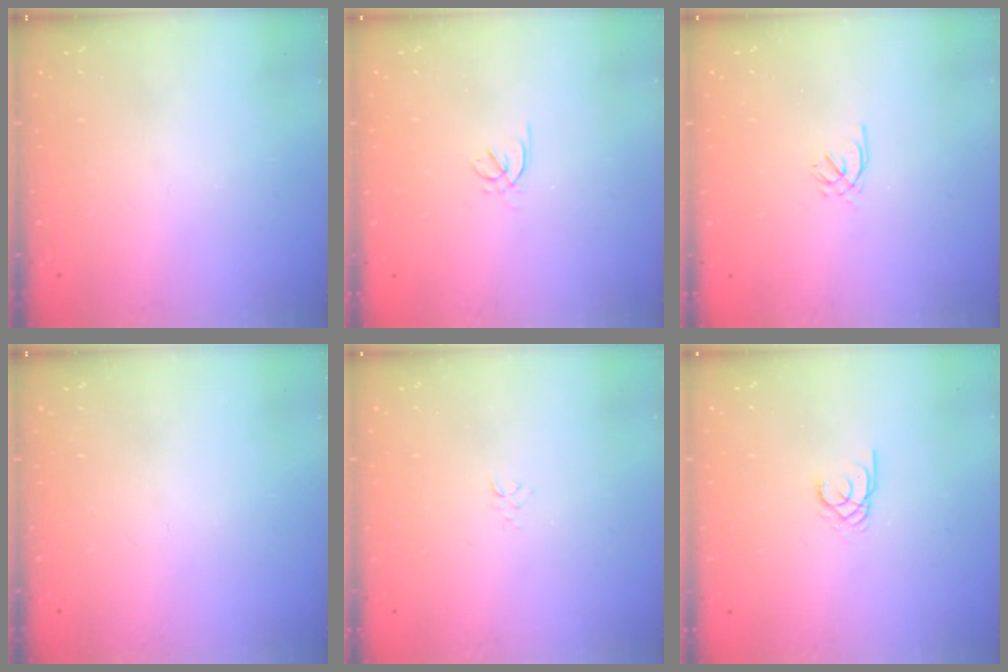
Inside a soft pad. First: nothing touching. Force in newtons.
{"total": 1.6, "press": 1.5, "slide": 0.5}
{"total": 0.9, "press": 0.8, "slide": 0.4}
{"total": 0.0}
{"total": 3.1, "press": 3.1, "slide": 0.2}
{"total": 1.9, "press": 1.9, "slide": 0.0}